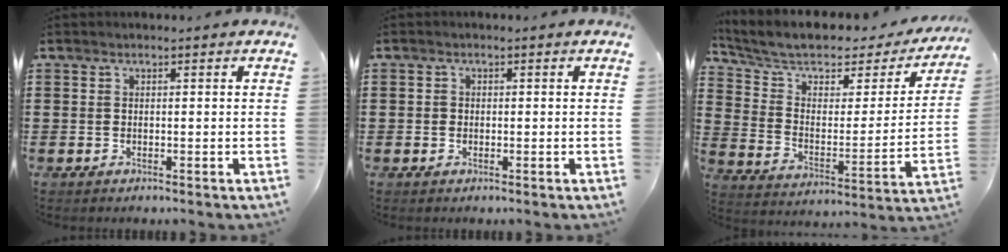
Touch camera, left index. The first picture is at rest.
{"total": 0.9, "force": [-0.1, 0.8, 0.3], "torque": [-0.010, 0.004, -0.003]}
{"total": 6.8, "force": [5.1, 2.9, 3.5], "torque": [-0.096, -0.033, 0.085]}